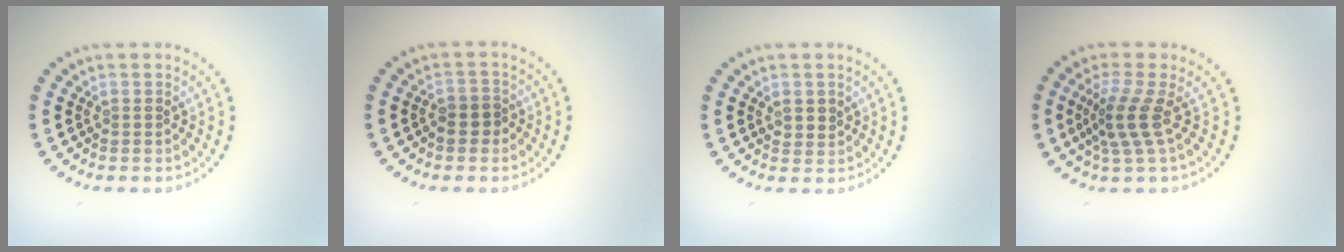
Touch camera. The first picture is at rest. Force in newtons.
{"total": 1.5, "press": 1.4, "slide": 0.7}
{"total": 1.2, "press": 1.1, "slide": 0.4}
{"total": 3.0, "press": 2.2, "slide": 2.1}